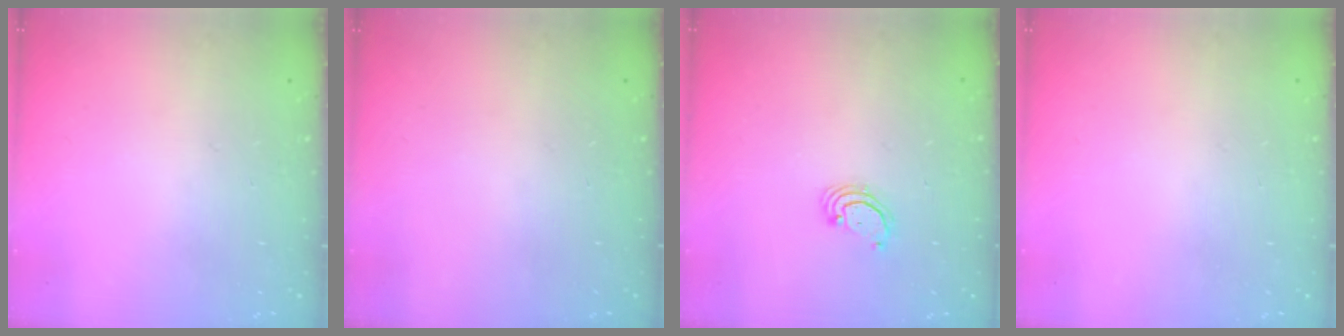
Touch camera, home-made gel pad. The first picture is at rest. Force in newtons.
{"total": 0.0}
{"total": 2.3, "press": 2.3, "slide": 0.2}
{"total": 0.0}